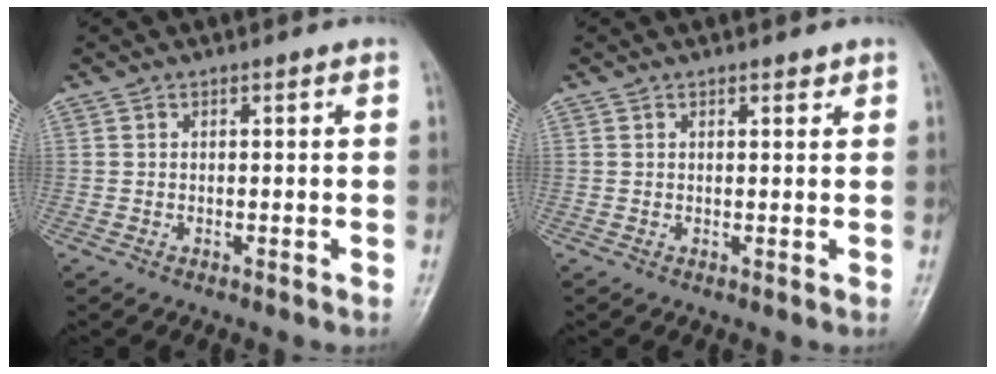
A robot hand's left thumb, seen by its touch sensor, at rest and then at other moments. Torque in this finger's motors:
{"motor_torque": [-0.04, -0.22, 0.03, 0.00, 0.01]}